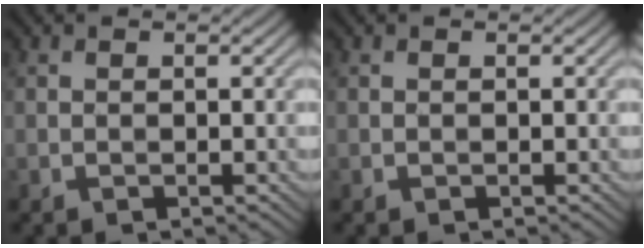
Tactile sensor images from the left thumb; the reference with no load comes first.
{"total": 0.0}